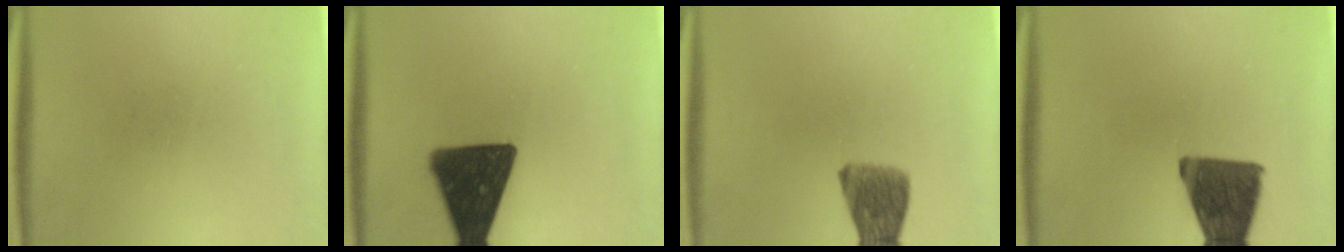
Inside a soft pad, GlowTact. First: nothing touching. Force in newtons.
{"total": 17.4}
{"total": 7.4}
{"total": 13.2}